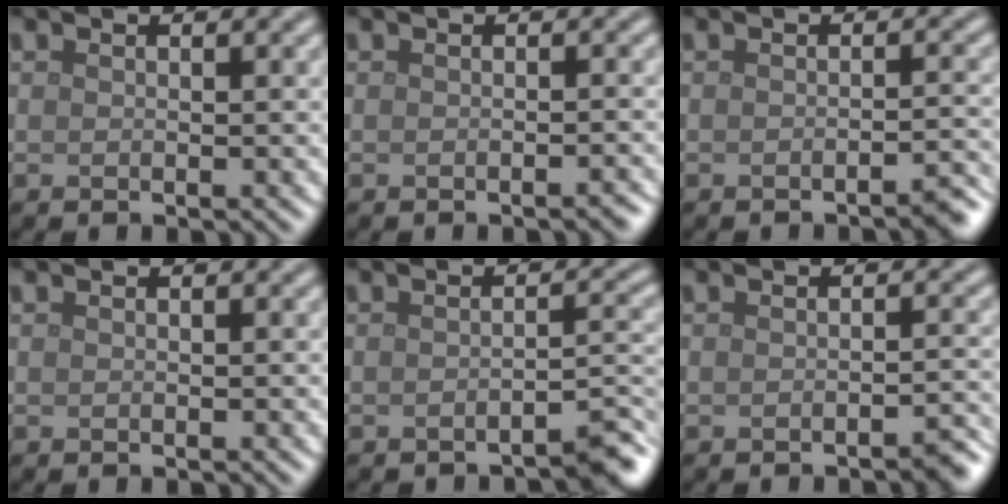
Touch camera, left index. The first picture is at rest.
{"total": 1.0, "force": [-0.7, 0.2, 0.6], "torque": [-0.007, -0.001, -0.010]}
{"total": 2.1, "force": [-1.5, 0.4, 1.4], "torque": [-0.007, 0.004, -0.026]}
{"total": 0.0}
{"total": 2.5, "force": [-2.2, 0.2, 1.3], "torque": [-0.009, 0.009, -0.036]}
{"total": 1.9, "force": [-1.4, 0.4, 1.2], "torque": [-0.007, 0.004, -0.021]}